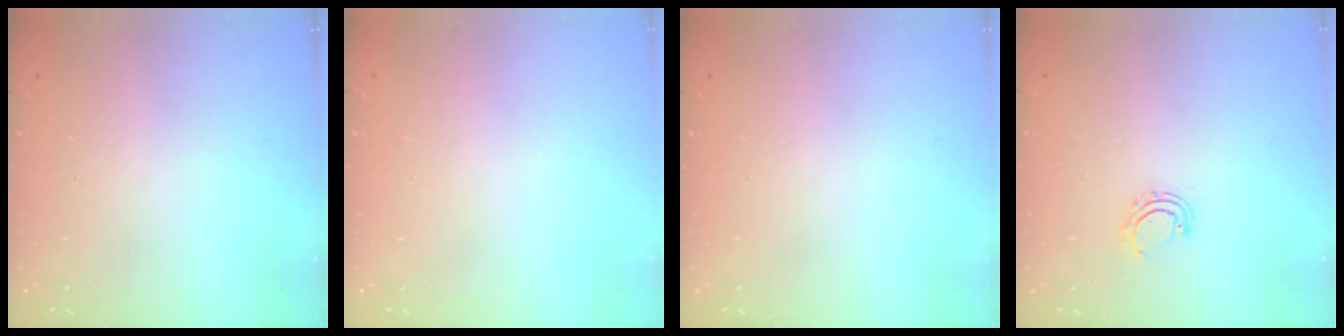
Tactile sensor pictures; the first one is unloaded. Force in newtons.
{"total": 0.0}
{"total": 0.0}
{"total": 6.1, "press": 5.9, "slide": 1.4}